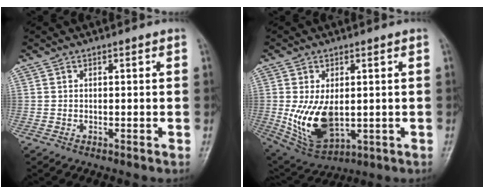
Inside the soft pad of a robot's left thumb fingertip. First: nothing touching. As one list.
[{"total": 11.8, "force": [-0.5, 6.9, 9.5], "torque": [-0.169, -0.016, 0.014]}]